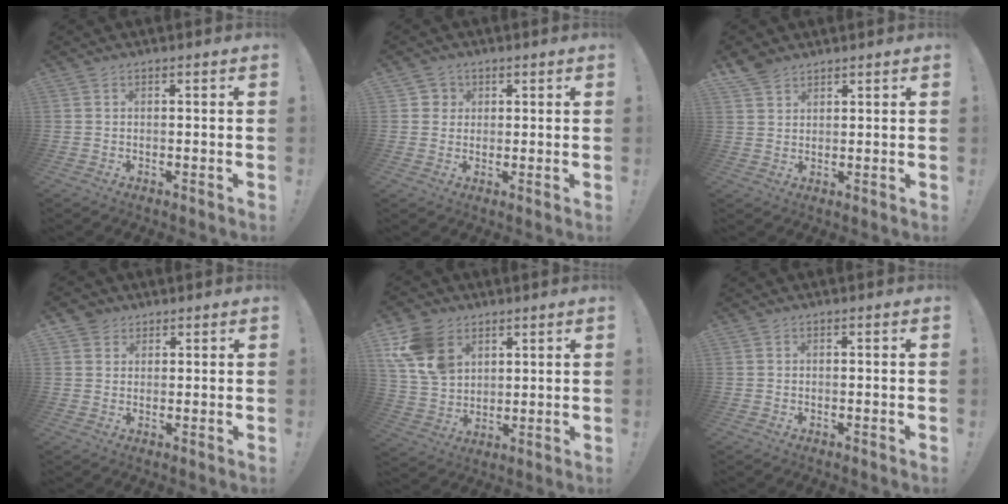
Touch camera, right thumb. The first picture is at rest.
{"total": 3.2, "force": [1.0, 3.0, 0.5], "torque": [-0.010, 0.000, 0.018]}
{"total": 4.4, "force": [3.6, 2.1, 1.3], "torque": [-0.020, -0.020, 0.068]}
{"total": 3.3, "force": [2.1, 2.6, 0.3], "torque": [-0.002, -0.008, 0.039]}
{"total": 14.8, "force": [7.1, 10.5, 7.6], "torque": [-0.140, -0.031, 0.142]}
{"total": 0.0}